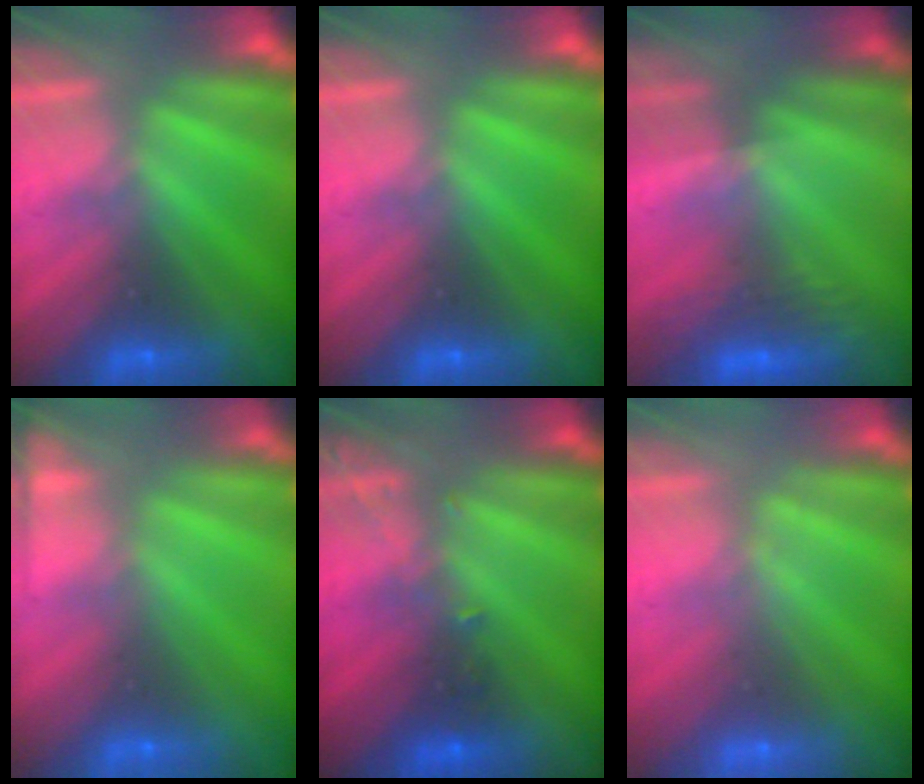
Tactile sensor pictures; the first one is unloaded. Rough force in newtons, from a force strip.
{"total": 0.0}
{"total": 2.8}
{"total": 8.0}
{"total": 2.8}
{"total": 1.9}